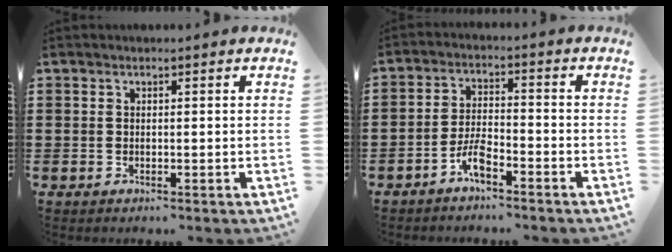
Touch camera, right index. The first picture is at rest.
{"total": 4.5, "force": [-3.2, 1.3, 2.9], "torque": [-0.071, 0.004, -0.066]}